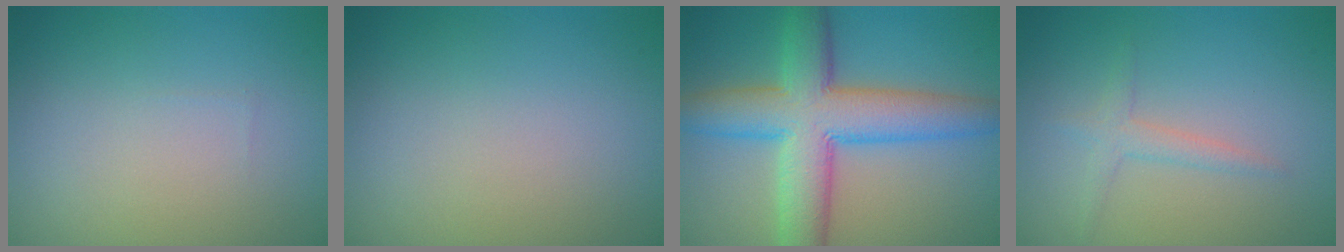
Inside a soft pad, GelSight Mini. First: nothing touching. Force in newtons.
{"total": 0.0}
{"total": 9.6, "press": 9.5, "slide": 0.2}
{"total": 1.7, "press": 1.7, "slide": 0.0}